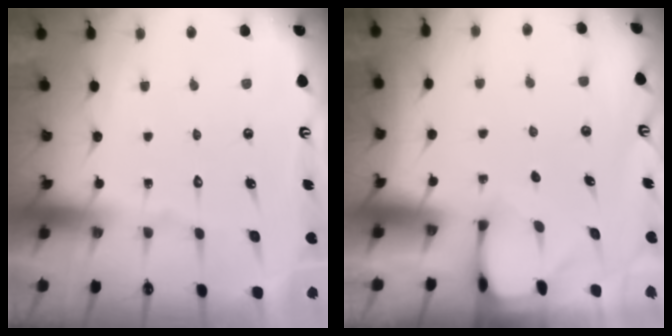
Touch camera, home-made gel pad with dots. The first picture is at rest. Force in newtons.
{"total": 2.7, "press": 2.7, "slide": 0.3}